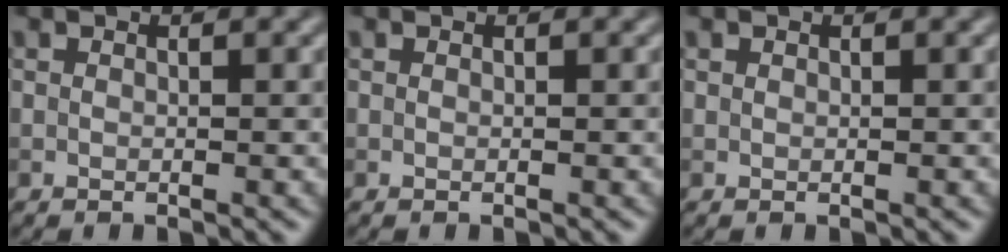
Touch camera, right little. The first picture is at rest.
{"total": 0.0}
{"total": 0.0}